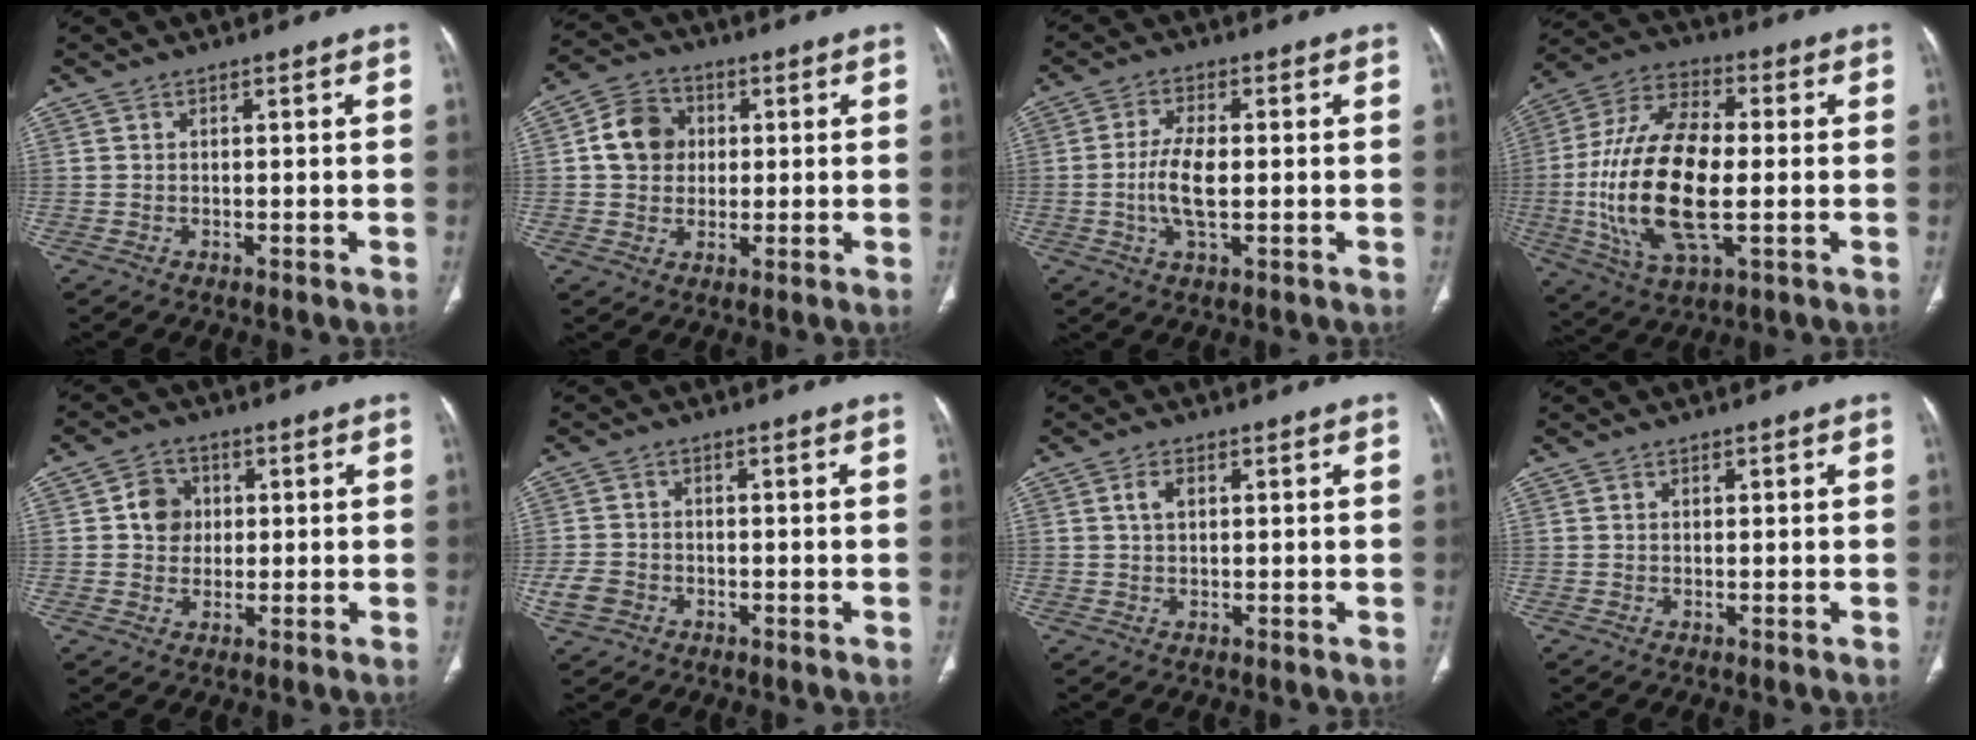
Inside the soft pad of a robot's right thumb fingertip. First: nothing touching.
{"total": 8.7, "force": [1.2, 7.5, 4.3], "torque": [-0.054, 0.007, 0.013]}
{"total": 7.0, "force": [-0.5, 2.8, 6.4], "torque": [-0.135, 0.001, -0.012]}
{"total": 21.7, "force": [-1.9, 9.9, 19.2], "torque": [-0.394, 0.010, -0.032]}
{"total": 5.7, "force": [0.9, 5.1, 2.5], "torque": [-0.014, 0.003, 0.010]}
{"total": 4.4, "force": [-1.7, 3.6, 2.0], "torque": [-0.042, 0.014, -0.029]}
{"total": 2.5, "force": [0.7, 1.5, 1.8], "torque": [-0.032, 0.004, 0.012]}
{"total": 0.7, "force": [0.2, 0.5, 0.4], "torque": [-0.004, 0.000, 0.004]}